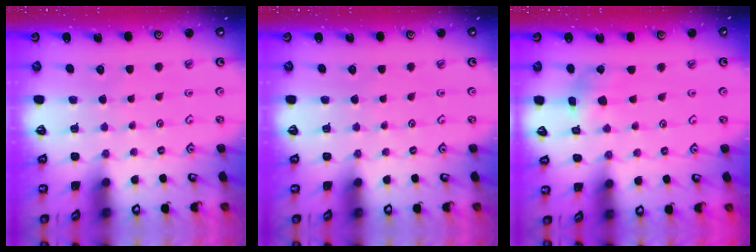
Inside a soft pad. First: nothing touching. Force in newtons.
{"total": 0.0}
{"total": 2.6, "press": 2.6, "slide": 0.5}